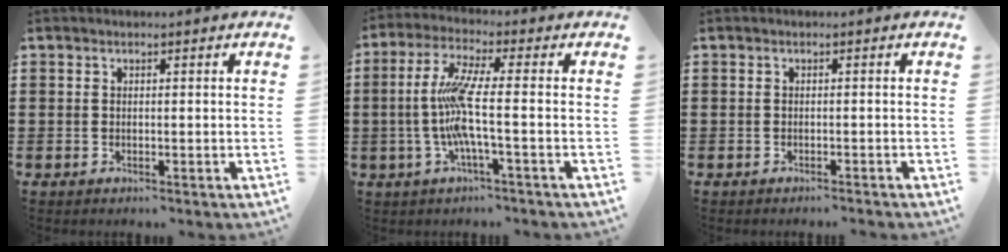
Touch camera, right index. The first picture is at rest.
{"total": 8.7, "force": [-1.5, 0.3, 8.6], "torque": [-0.194, -0.021, -0.040]}
{"total": 0.6, "force": [-0.5, -0.1, 0.2], "torque": [-0.006, -0.003, -0.010]}